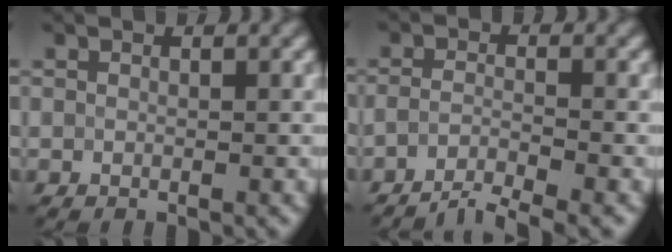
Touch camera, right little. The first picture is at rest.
{"total": 3.9, "force": [-3.7, 0.3, 1.5], "torque": [-0.020, -0.001, -0.069]}